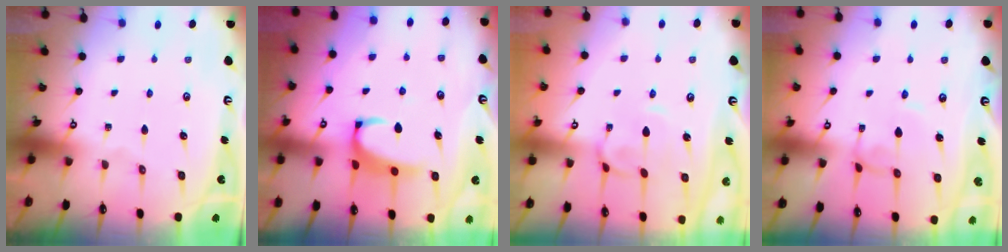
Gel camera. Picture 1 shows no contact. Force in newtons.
{"total": 2.4, "press": 2.3, "slide": 0.7}
{"total": 2.3, "press": 2.2, "slide": 0.6}
{"total": 1.5, "press": 1.5, "slide": 0.2}